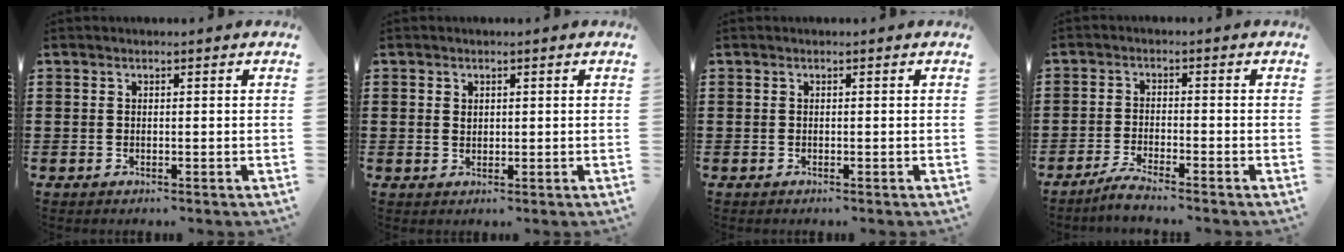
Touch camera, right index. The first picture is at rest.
{"total": 1.0, "force": [0.5, 0.8, 0.4], "torque": [-0.010, 0.003, 0.010]}
{"total": 0.0}
{"total": 2.9, "force": [-2.7, -0.3, 1.1], "torque": [-0.027, 0.001, -0.054]}